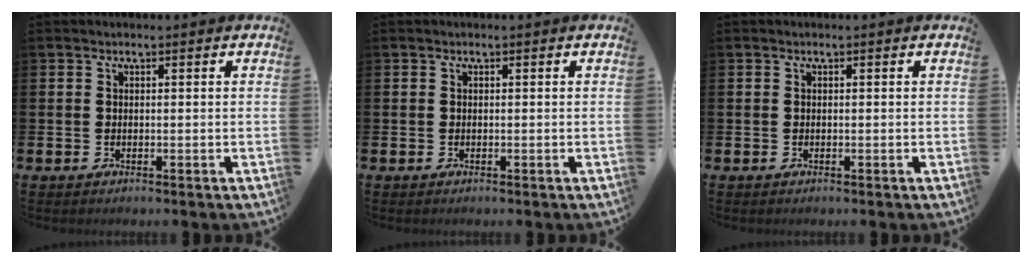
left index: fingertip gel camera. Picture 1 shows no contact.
{"total": 0.0}
{"total": 0.0}